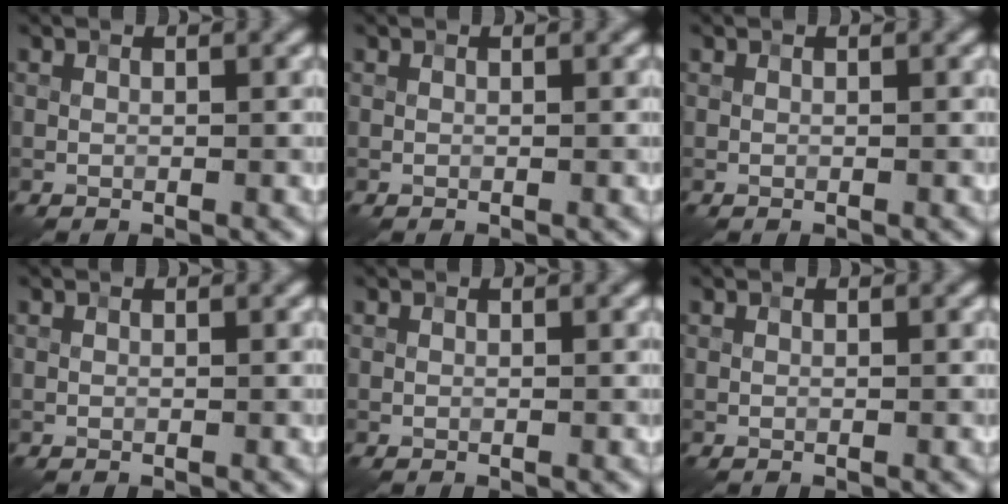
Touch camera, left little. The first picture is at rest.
{"total": 0.0}
{"total": 0.0}
{"total": 0.0}
{"total": 0.0}
{"total": 0.0}